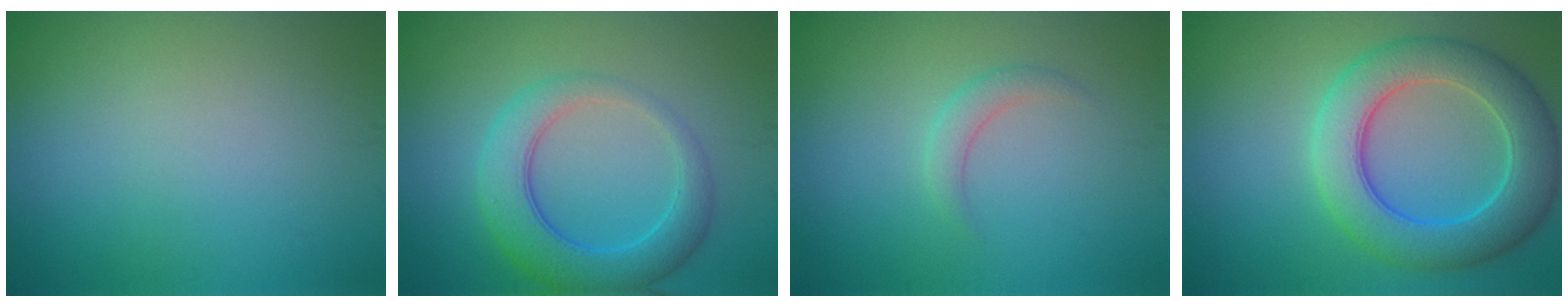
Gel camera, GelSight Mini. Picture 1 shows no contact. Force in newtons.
{"total": 5.6, "press": 5.6, "slide": 0.2}
{"total": 1.5, "press": 1.5, "slide": 0.0}
{"total": 7.9, "press": 7.9, "slide": 0.3}